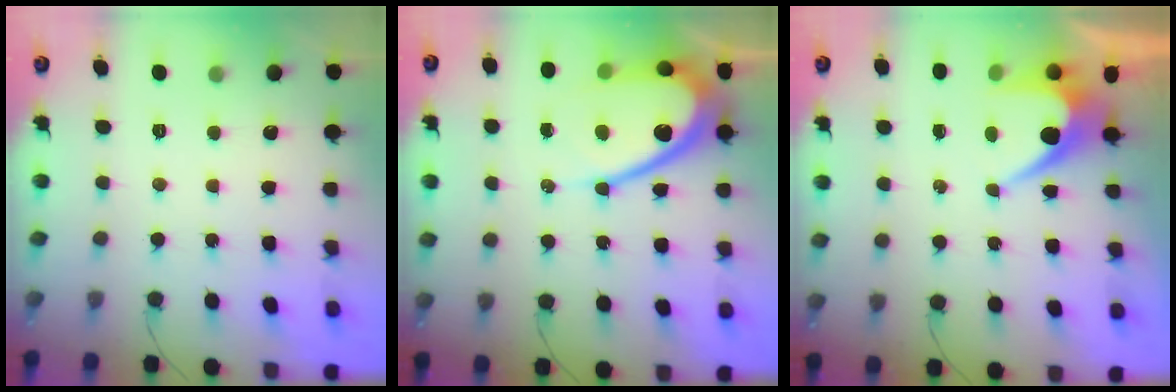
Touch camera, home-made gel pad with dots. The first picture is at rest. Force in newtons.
{"total": 15.9, "press": 15.9, "slide": 1.2}
{"total": 7.3, "press": 7.3, "slide": 0.3}